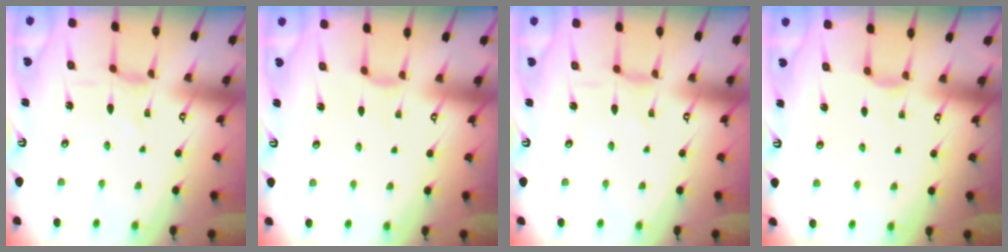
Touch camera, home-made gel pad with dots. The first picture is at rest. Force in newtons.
{"total": 2.9, "press": 2.9, "slide": 0.5}
{"total": 2.8, "press": 2.8, "slide": 0.1}
{"total": 3.0, "press": 3.0, "slide": 0.5}